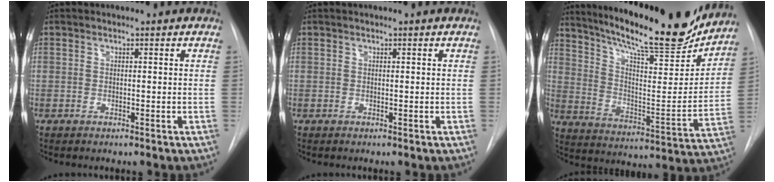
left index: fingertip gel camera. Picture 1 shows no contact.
{"total": 0.0}
{"total": 22.7, "force": [19.7, 3.2, 10.7], "torque": [-0.180, -0.037, 0.289]}